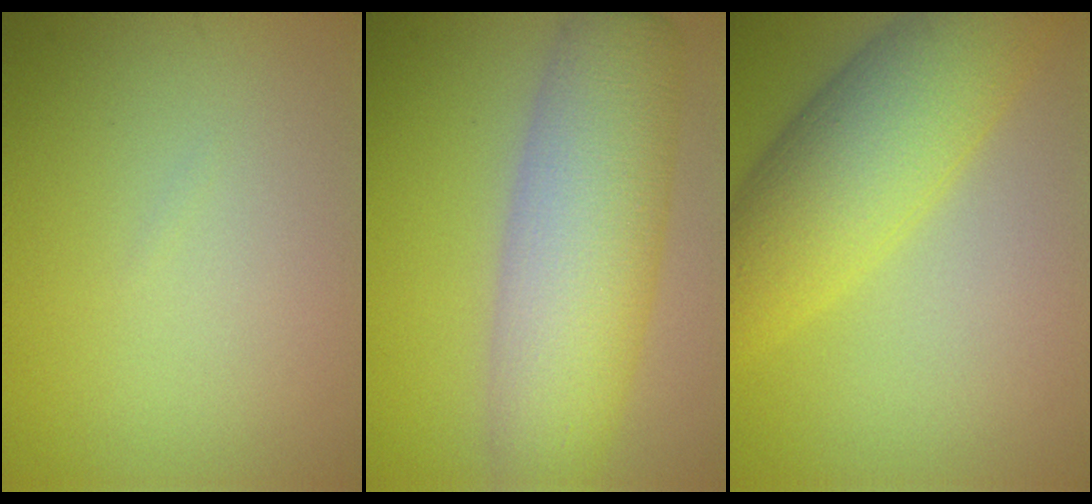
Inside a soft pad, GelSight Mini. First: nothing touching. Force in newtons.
{"total": 8.9, "press": 8.9, "slide": 0.4}
{"total": 8.2, "press": 8.2, "slide": 0.1}